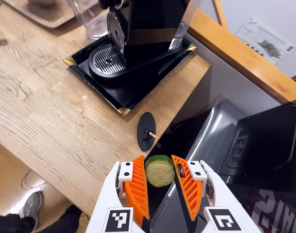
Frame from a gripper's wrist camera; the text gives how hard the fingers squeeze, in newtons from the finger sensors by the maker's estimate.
{"total": 9.7, "left": 9.9, "right": 9.6}